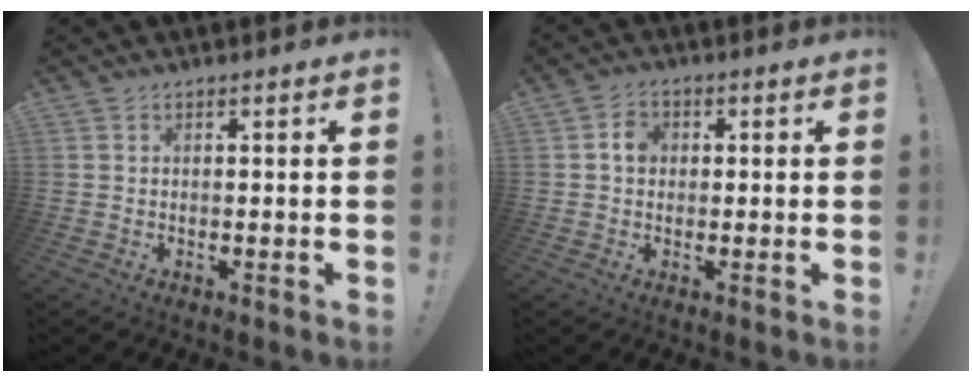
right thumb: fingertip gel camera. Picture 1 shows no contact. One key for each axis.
{"total": 3.9, "fx": 0.4, "fy": 3.1, "fz": 2.3, "tx": -0.025, "ty": 0.001, "tz": 0.003}